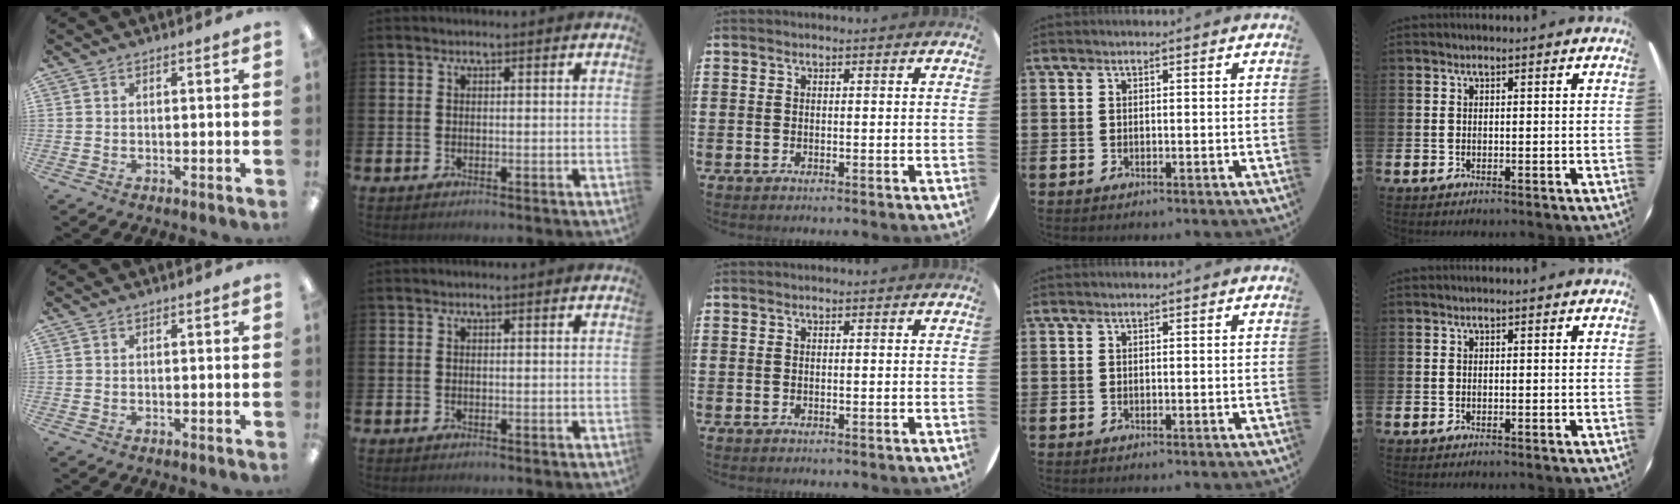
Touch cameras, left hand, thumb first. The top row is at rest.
{}